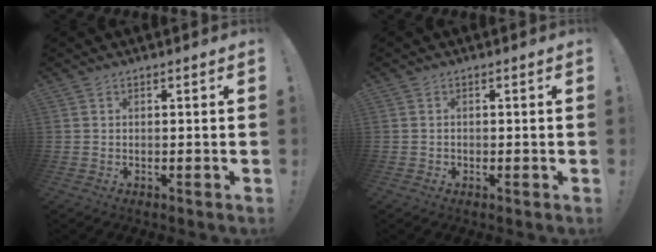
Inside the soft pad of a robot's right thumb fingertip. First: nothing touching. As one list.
[{"total": 0.7, "force": [-0.2, 0.7, 0.2], "torque": [-0.002, 0.002, -0.005]}]